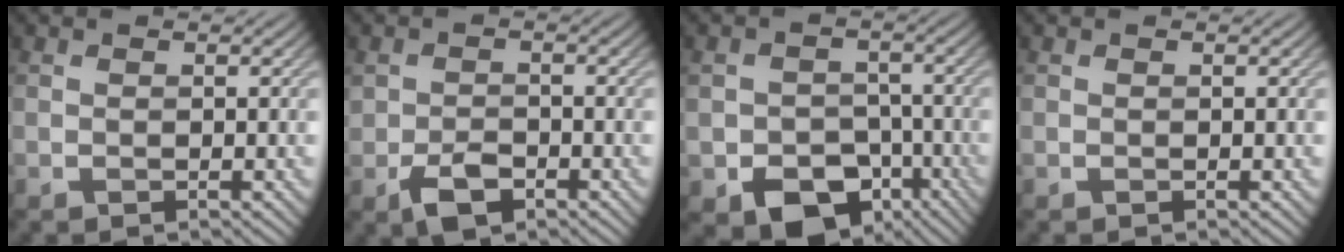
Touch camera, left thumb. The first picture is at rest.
{"total": 3.8, "force": [-2.0, 2.3, 2.2], "torque": [-0.046, -0.007, -0.038]}
{"total": 9.5, "force": [-5.1, 6.7, 4.4], "torque": [-0.074, -0.029, -0.082]}
{"total": 0.0}